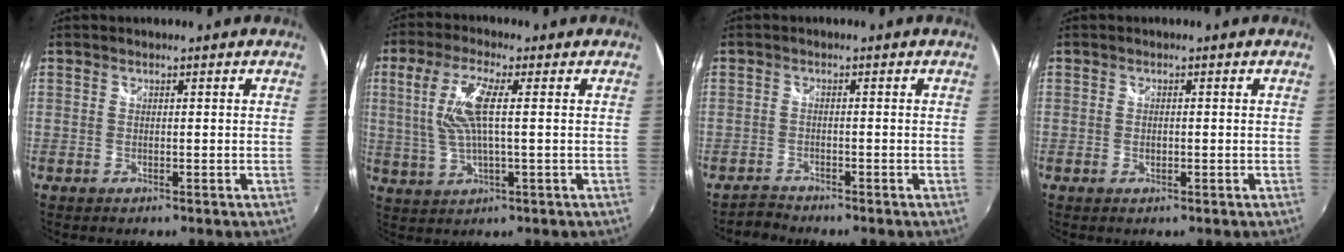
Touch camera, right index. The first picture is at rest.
{"total": 9.0, "force": [1.3, 2.0, 8.7], "torque": [-0.178, 0.005, 0.032]}
{"total": 2.1, "force": [-1.9, 0.7, -0.7], "torque": [0.008, 0.003, -0.036]}
{"total": 0.9, "force": [-0.1, 0.7, 0.5], "torque": [-0.008, -0.001, 0.000]}